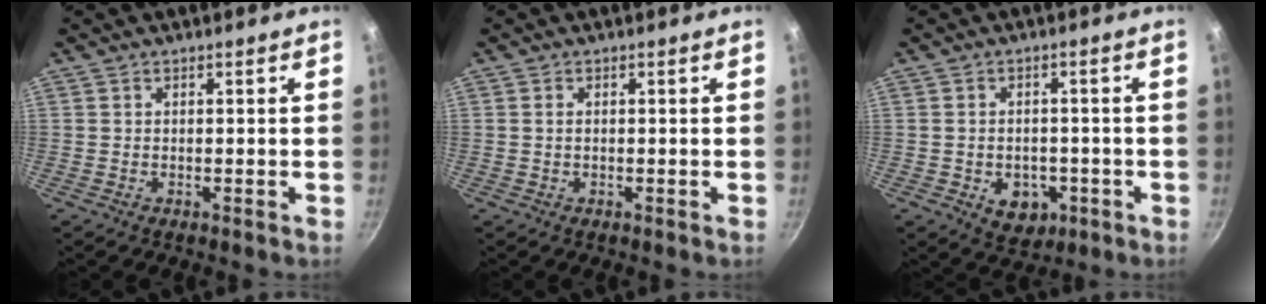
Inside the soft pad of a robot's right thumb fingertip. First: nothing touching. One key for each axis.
{"total": 0.6, "fx": 0.1, "fy": 0.2, "fz": 0.5, "tx": -0.010, "ty": 0.001, "tz": 0.002}
{"total": 7.0, "fx": -2.3, "fy": 5.3, "fz": 4.0, "tx": -0.035, "ty": 0.008, "tz": -0.019}